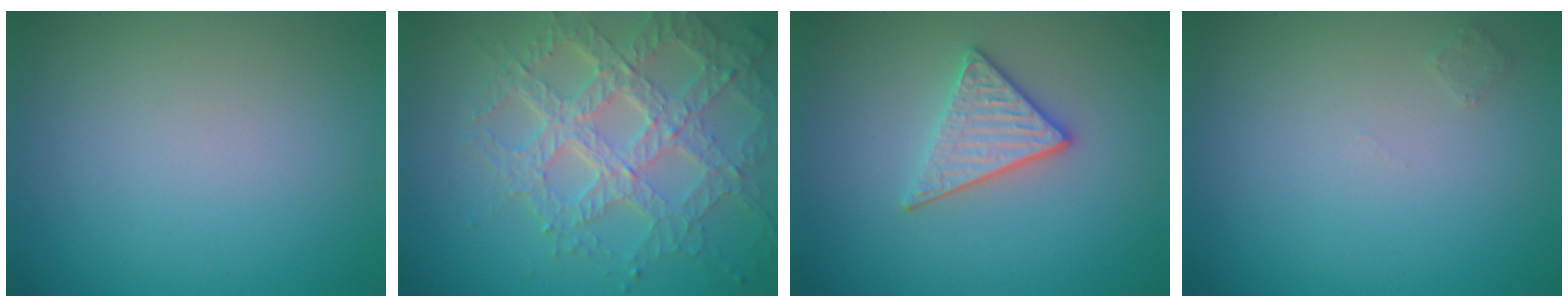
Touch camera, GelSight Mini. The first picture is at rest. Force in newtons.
{"total": 7.0, "press": 5.1, "slide": 4.8}
{"total": 3.0, "press": 2.8, "slide": 1.3}
{"total": 0.7, "press": 0.7, "slide": 0.0}